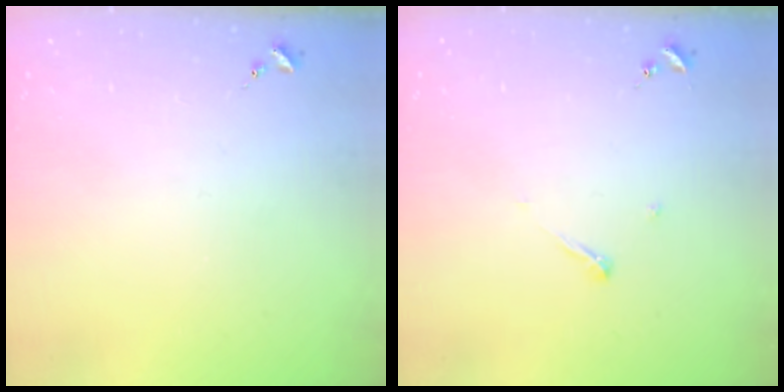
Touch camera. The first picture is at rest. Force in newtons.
{"total": 3.2, "press": 3.2, "slide": 0.3}